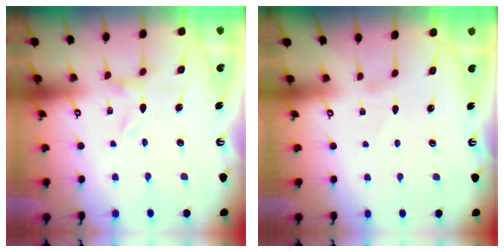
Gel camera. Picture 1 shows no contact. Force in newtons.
{"total": 1.2, "press": 1.2, "slide": 0.1}